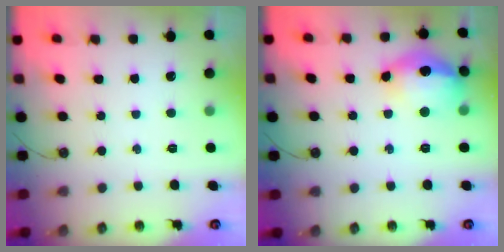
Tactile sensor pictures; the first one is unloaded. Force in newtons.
{"total": 15.7, "press": 15.6, "slide": 1.5}